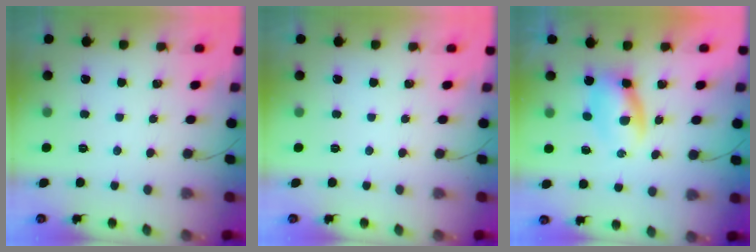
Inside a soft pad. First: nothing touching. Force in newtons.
{"total": 0.0}
{"total": 3.7, "press": 3.5, "slide": 1.1}